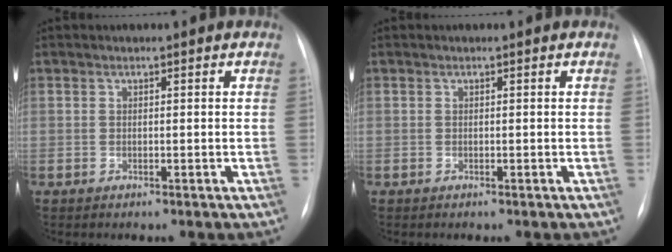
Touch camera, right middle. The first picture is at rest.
{"total": 0.0}